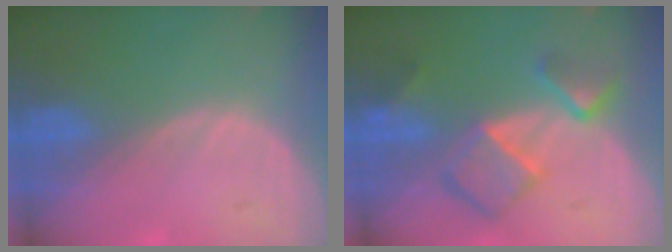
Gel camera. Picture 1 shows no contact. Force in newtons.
{"total": 7.7, "press": 6.7, "slide": 3.8}